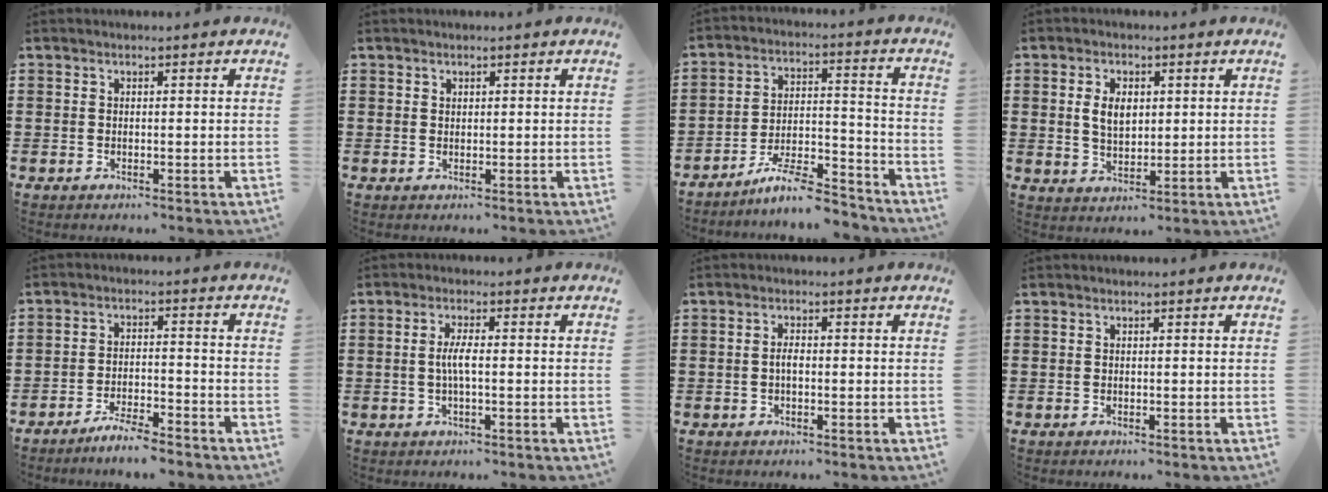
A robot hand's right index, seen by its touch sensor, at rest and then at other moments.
{"total": 0.7, "force": [0.5, 0.5, 0.1], "torque": [-0.003, 0.001, 0.010]}
{"total": 8.6, "force": [-7.7, 0.9, 3.8], "torque": [-0.066, 0.012, -0.147]}
{"total": 4.6, "force": [0.8, 2.8, 3.5], "torque": [-0.066, 0.009, 0.011]}
{"total": 4.4, "force": [-4.2, -0.1, 1.4], "torque": [-0.032, 0.000, -0.084]}
{"total": 3.1, "force": [-0.4, 0.5, 3.0], "torque": [-0.062, -0.003, -0.010]}
{"total": 1.7, "force": [-0.3, 0.7, 1.6], "torque": [-0.031, 0.002, -0.006]}
{"total": 0.0}